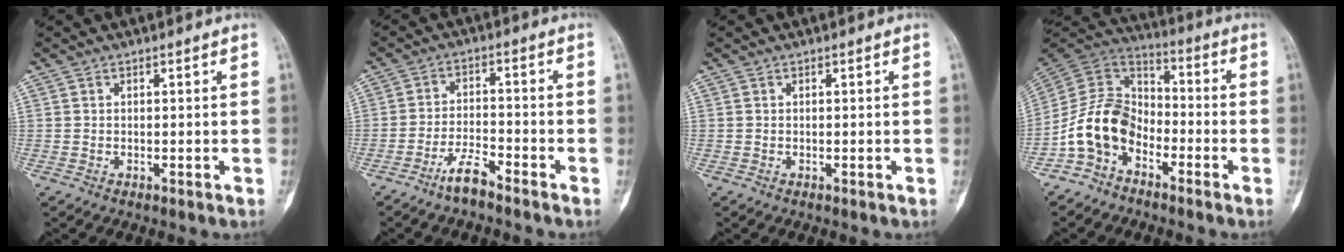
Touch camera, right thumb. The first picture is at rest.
{"total": 5.1, "force": [-4.0, 1.0, 3.0], "torque": [-0.061, 0.024, -0.079]}
{"total": 0.0}
{"total": 12.3, "force": [-5.7, 8.5, 6.8], "torque": [-0.118, 0.066, -0.127]}